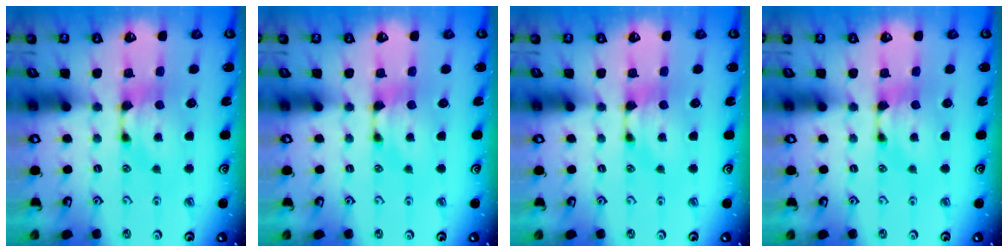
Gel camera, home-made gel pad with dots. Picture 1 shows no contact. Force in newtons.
{"total": 0.0}
{"total": 0.0}
{"total": 0.0}